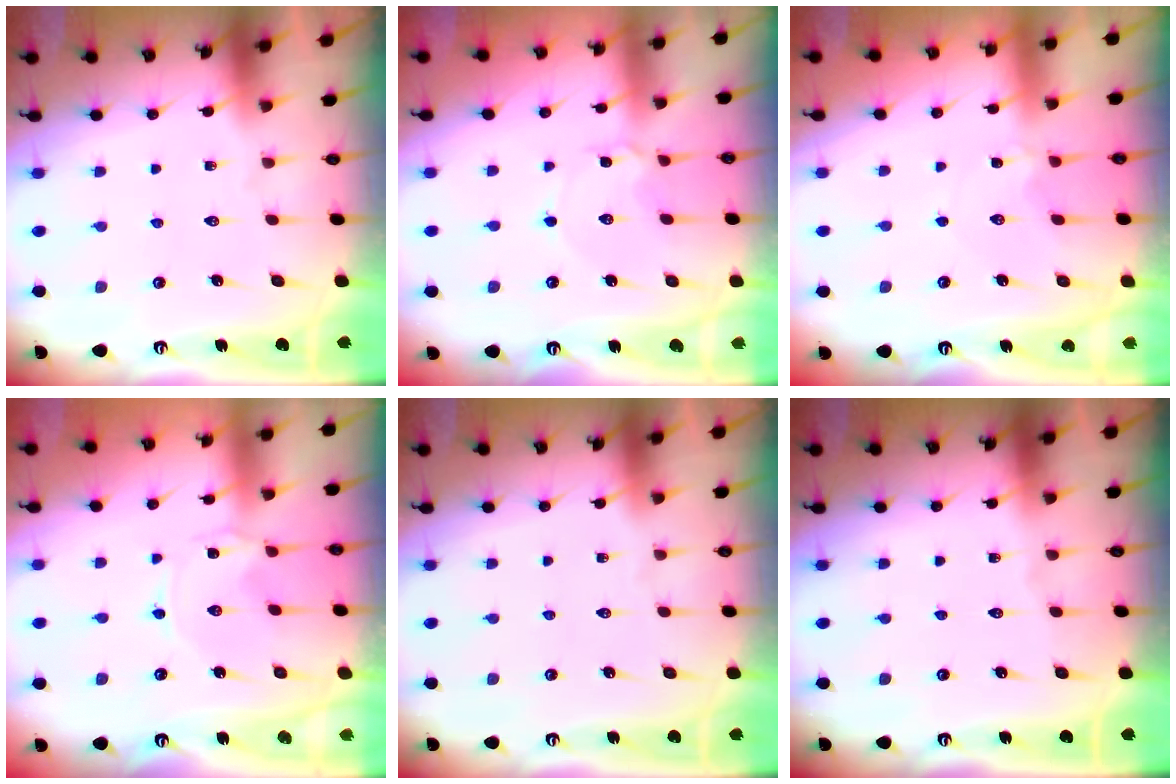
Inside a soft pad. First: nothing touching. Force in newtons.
{"total": 2.8, "press": 2.8, "slide": 0.3}
{"total": 2.7, "press": 2.7, "slide": 0.5}
{"total": 0.0}
{"total": 0.0}
{"total": 0.0}